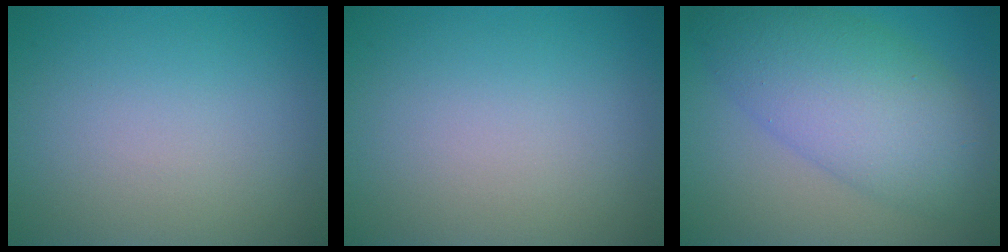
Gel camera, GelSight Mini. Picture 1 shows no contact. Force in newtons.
{"total": 0.0}
{"total": 8.5, "press": 8.5, "slide": 0.3}